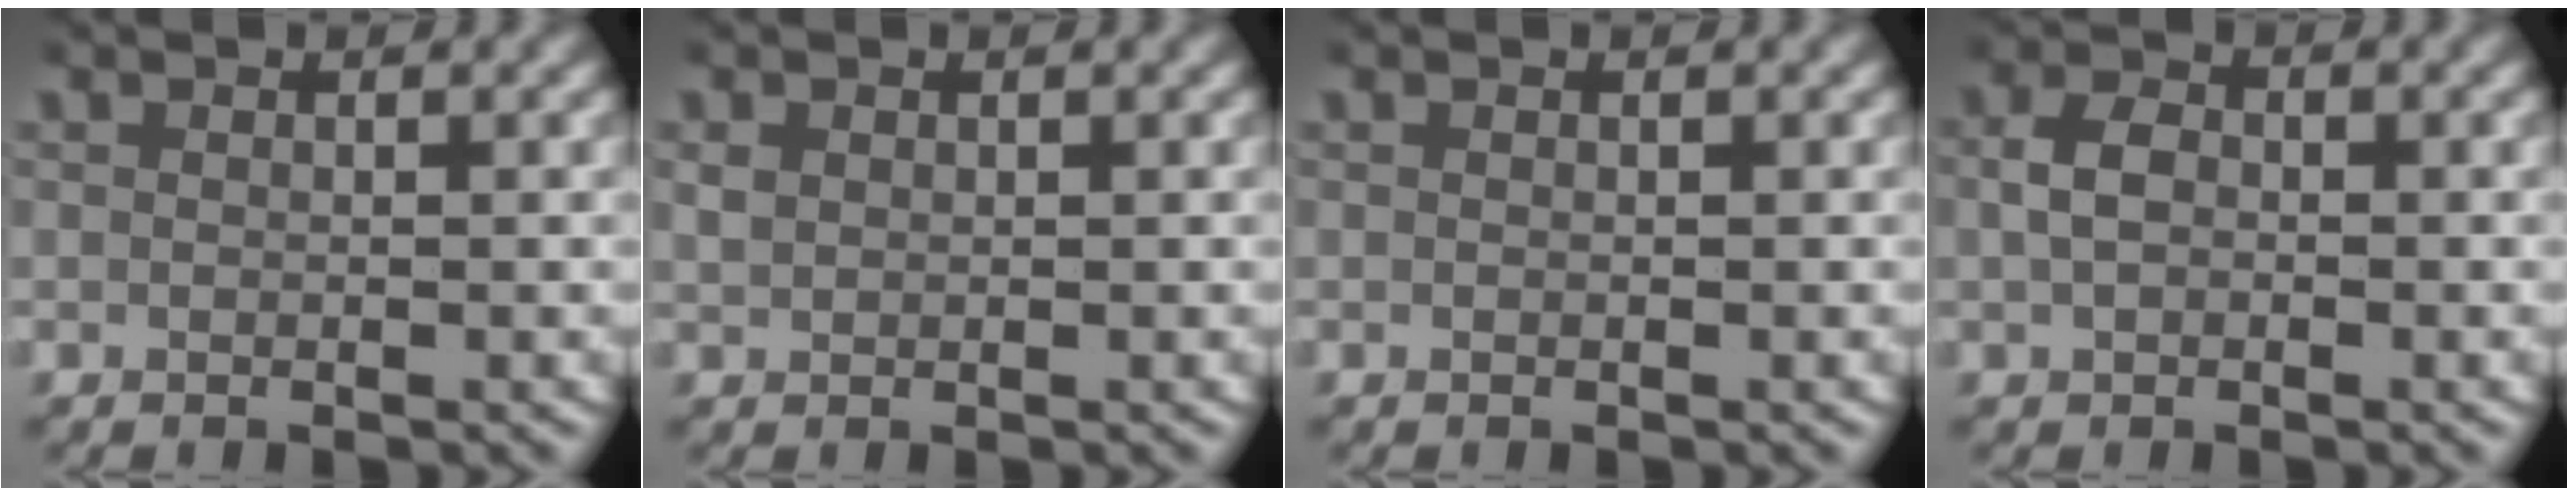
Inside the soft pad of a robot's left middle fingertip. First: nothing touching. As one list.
[{"total": 1.0, "force": [0.3, 0.9, 0.5], "torque": [-0.012, 0.002, 0.011]}, {"total": 0.0}, {"total": 2.4, "force": [-0.2, 1.8, 1.6], "torque": [-0.038, 0.002, -0.003]}]